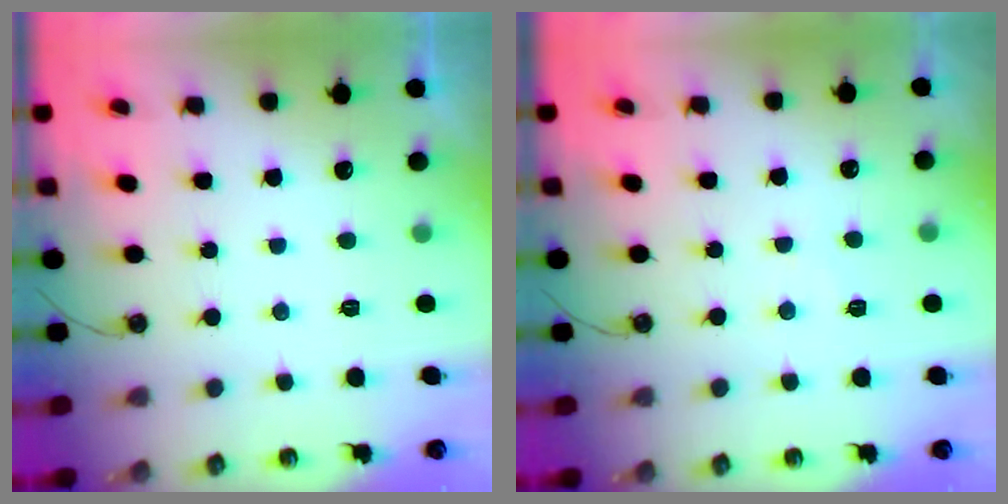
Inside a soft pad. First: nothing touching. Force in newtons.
{"total": 5.1, "press": 5.1, "slide": 0.5}